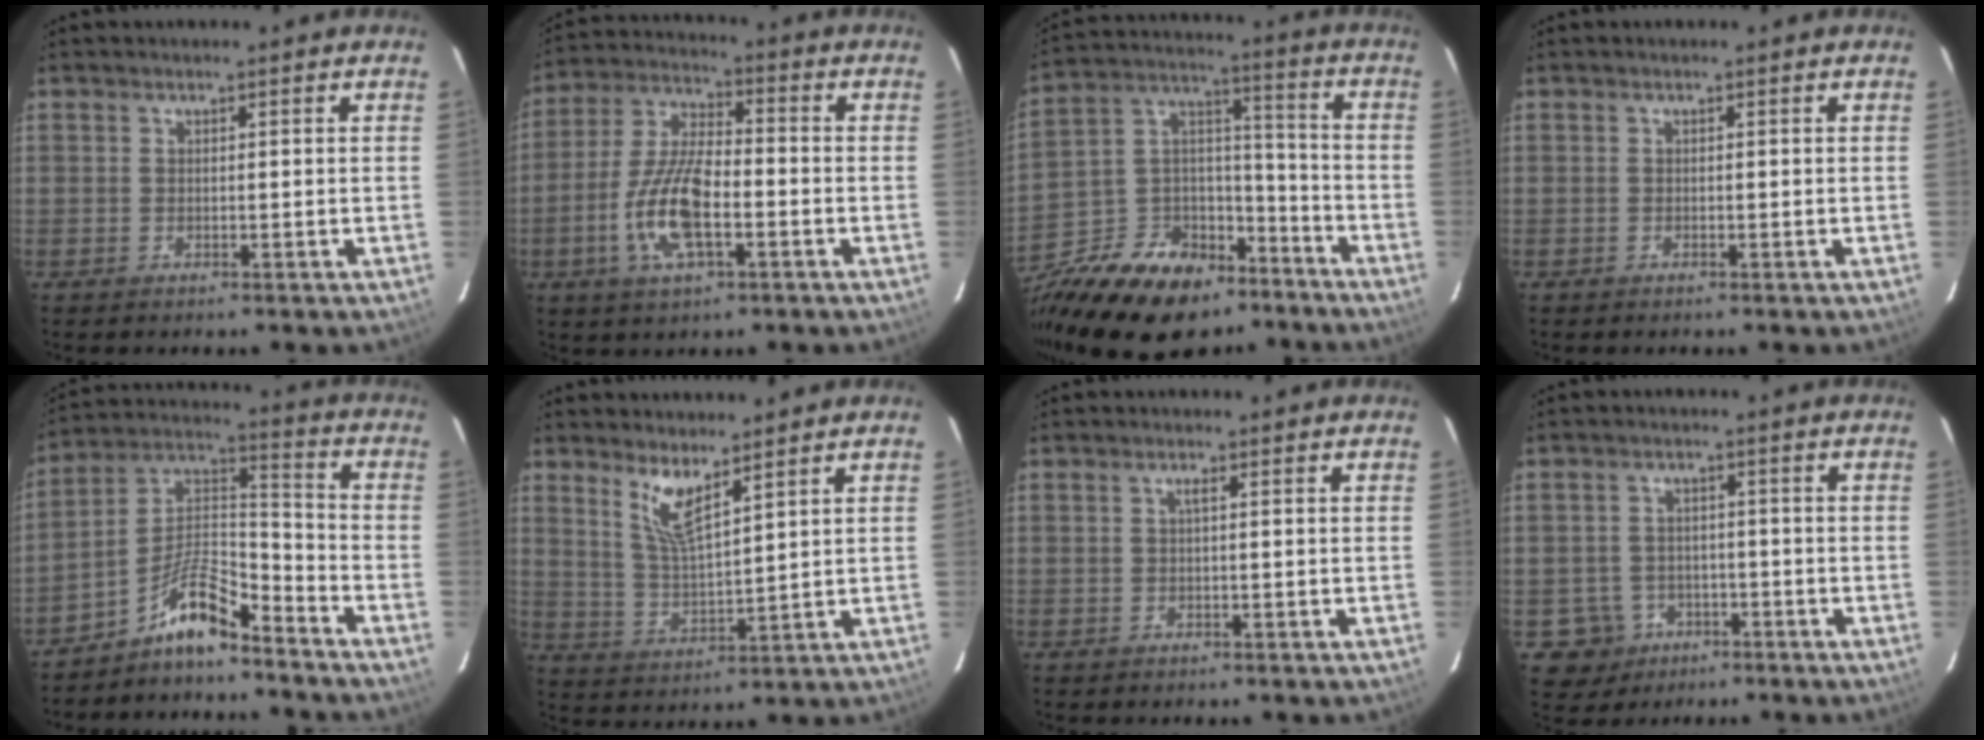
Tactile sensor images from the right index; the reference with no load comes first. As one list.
[{"total": 12.4, "force": [-4.1, 4.4, 10.9], "torque": [-0.232, -0.001, -0.080]}, {"total": 25.3, "force": [-17.5, 14.1, 11.8], "torque": [-0.266, 0.041, -0.269]}, {"total": 0.0}, {"total": 9.8, "force": [-7.7, 2.0, 5.6], "torque": [-0.127, 0.032, -0.150]}, {"total": 6.7, "force": [4.6, 1.1, 4.7], "torque": [-0.093, -0.010, 0.098]}, {"total": 0.8, "force": [0.0, -0.1, 0.8], "torque": [-0.013, 0.004, -0.001]}, {"total": 6.2, "force": [-2.6, 5.5, 0.5], "torque": [-0.027, 0.023, -0.034]}]